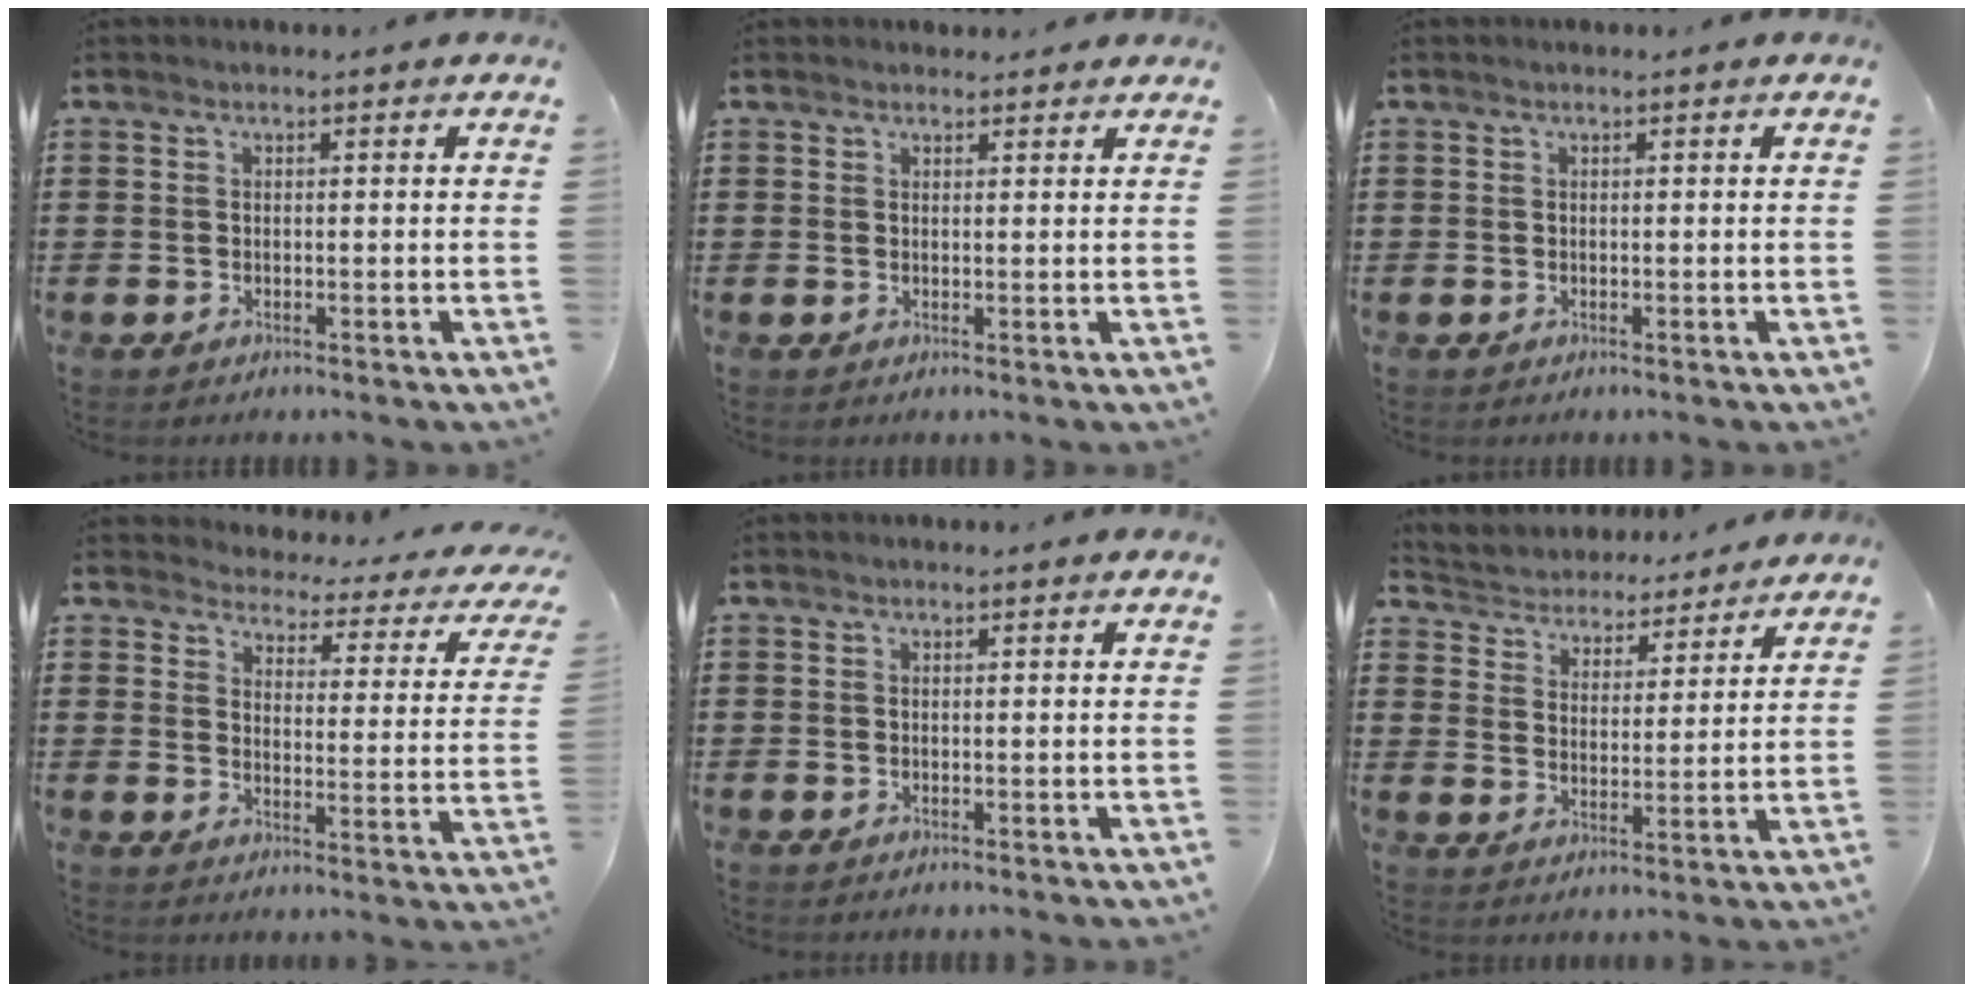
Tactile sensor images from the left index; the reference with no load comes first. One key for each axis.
{"total": 1.4, "fx": 1.3, "fy": 0.4, "fz": 0.2, "tx": -0.005, "ty": 0.004, "tz": 0.026}
{"total": 0.0}
{"total": 2.9, "fx": 2.9, "fy": 0.5, "fz": 0.4, "tx": -0.031, "ty": -0.025, "tz": 0.042}
{"total": 0.0}
{"total": 4.2, "fx": 4.1, "fy": 0.4, "fz": -0.6, "tx": -0.016, "ty": -0.032, "tz": 0.068}